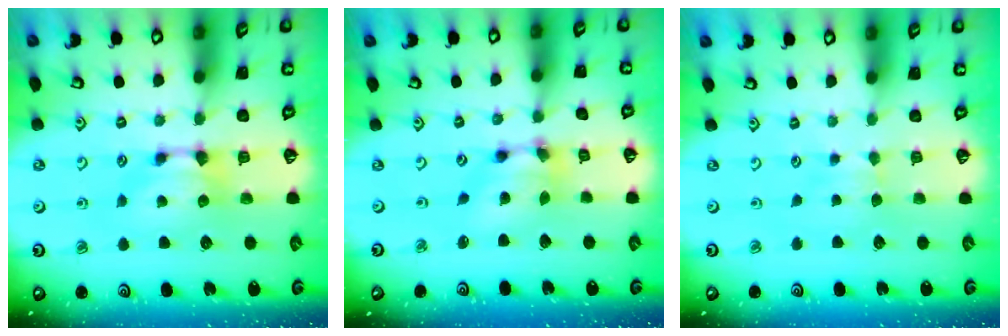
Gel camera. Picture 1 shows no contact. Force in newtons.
{"total": 6.4, "press": 6.0, "slide": 2.2}
{"total": 2.2, "press": 2.2, "slide": 0.4}